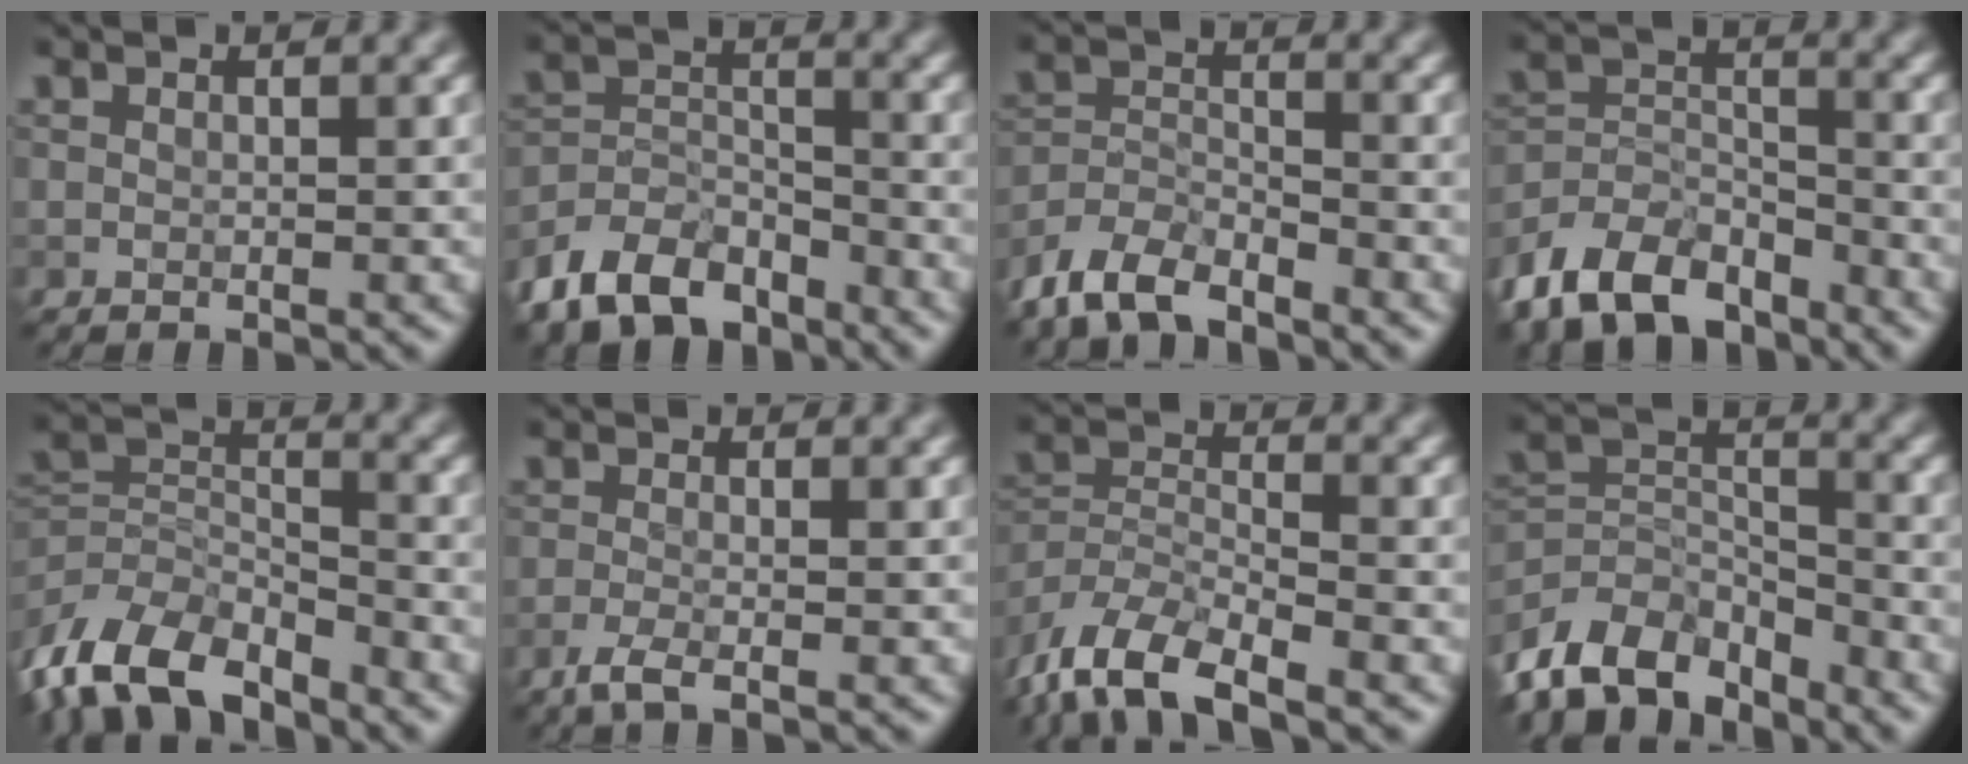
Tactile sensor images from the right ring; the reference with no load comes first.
{"total": 7.5, "force": [-5.7, 3.9, 3.1], "torque": [-0.055, -0.006, -0.118]}
{"total": 5.4, "force": [-4.5, 2.0, 2.2], "torque": [-0.040, -0.005, -0.096]}
{"total": 9.1, "force": [-6.8, 4.5, 4.0], "torque": [-0.077, -0.004, -0.139]}
{"total": 8.7, "force": [-6.0, 4.1, 4.8], "torque": [-0.095, -0.010, -0.124]}
{"total": 2.2, "force": [-1.3, 0.6, 1.7], "torque": [-0.031, -0.005, -0.037]}
{"total": 8.6, "force": [-6.3, 3.2, 4.8], "torque": [-0.092, -0.005, -0.124]}
{"total": 9.2, "force": [-6.9, 4.4, 4.1], "torque": [-0.077, -0.003, -0.141]}